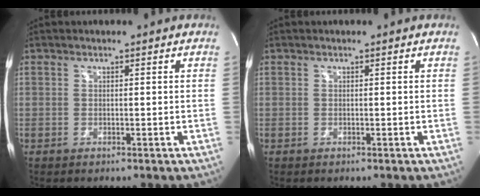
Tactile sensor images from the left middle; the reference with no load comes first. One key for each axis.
{"total": 0.0}